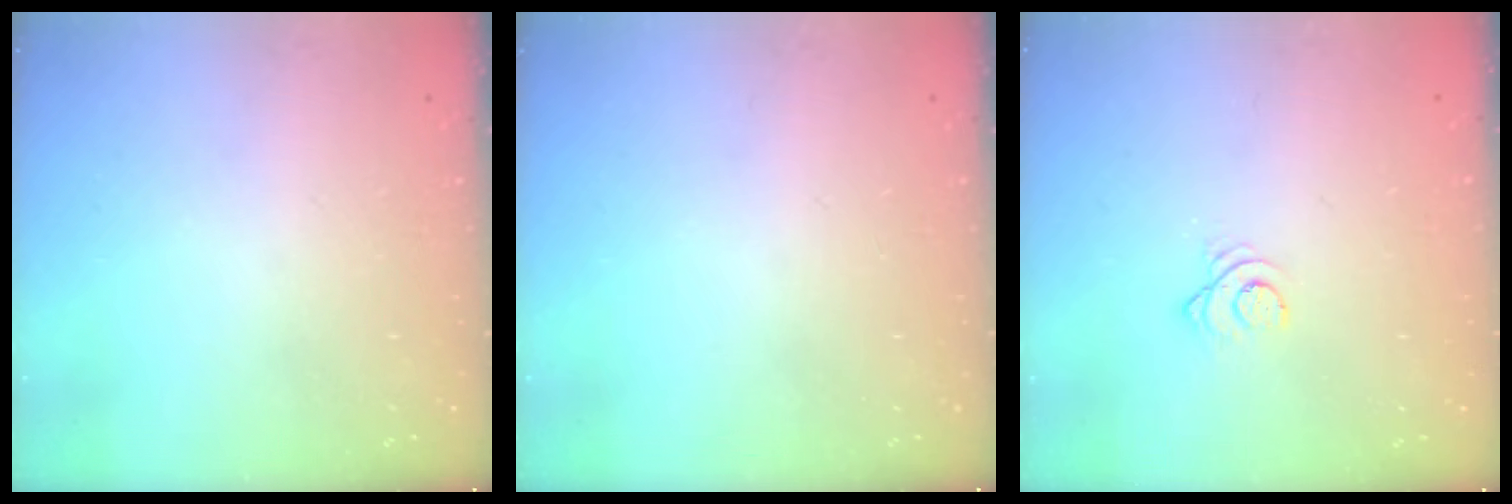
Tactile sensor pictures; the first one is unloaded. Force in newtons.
{"total": 0.0}
{"total": 2.5, "press": 2.5, "slide": 0.3}